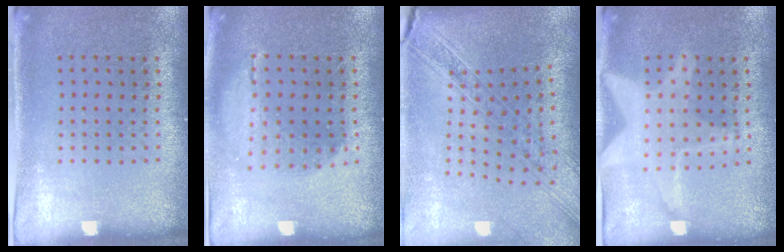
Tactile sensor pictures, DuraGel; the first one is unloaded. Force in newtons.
{"total": 1.2, "press": 1.2, "slide": 0.3}
{"total": 2.3, "press": 1.9, "slide": 1.3}
{"total": 3.0, "press": 3.0, "slide": 0.3}